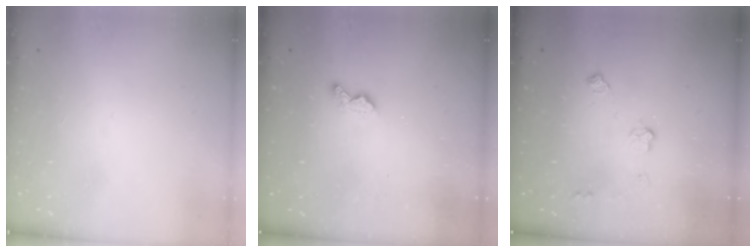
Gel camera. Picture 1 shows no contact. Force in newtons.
{"total": 5.3, "press": 5.2, "slide": 0.5}
{"total": 6.8, "press": 6.8, "slide": 0.3}